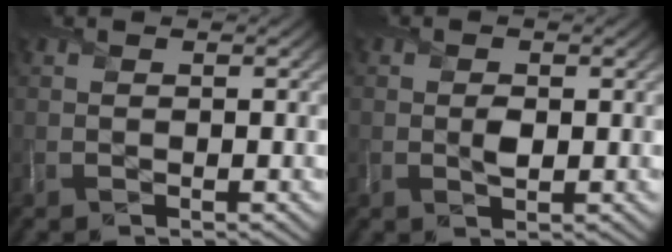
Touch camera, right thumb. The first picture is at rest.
{"total": 1.7, "force": [-0.1, 1.2, 1.2], "torque": [-0.023, -0.004, -0.003]}